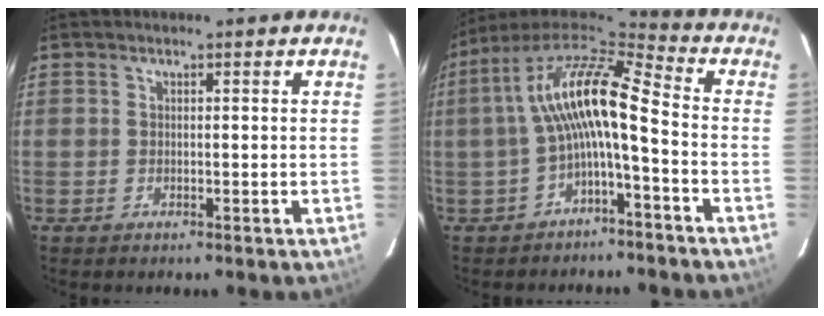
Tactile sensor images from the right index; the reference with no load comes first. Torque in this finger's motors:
{"motor_torque": [0.73, -0.19, 1.05, 0.21]}